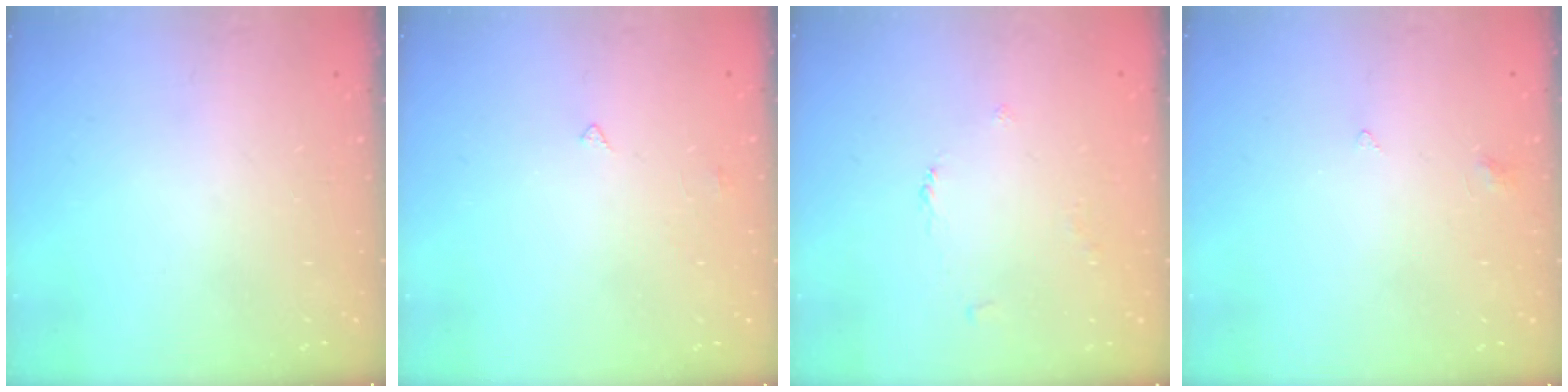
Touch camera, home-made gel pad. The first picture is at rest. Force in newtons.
{"total": 2.5, "press": 2.5, "slide": 0.3}
{"total": 2.5, "press": 2.5, "slide": 0.4}
{"total": 2.5, "press": 2.4, "slide": 0.5}